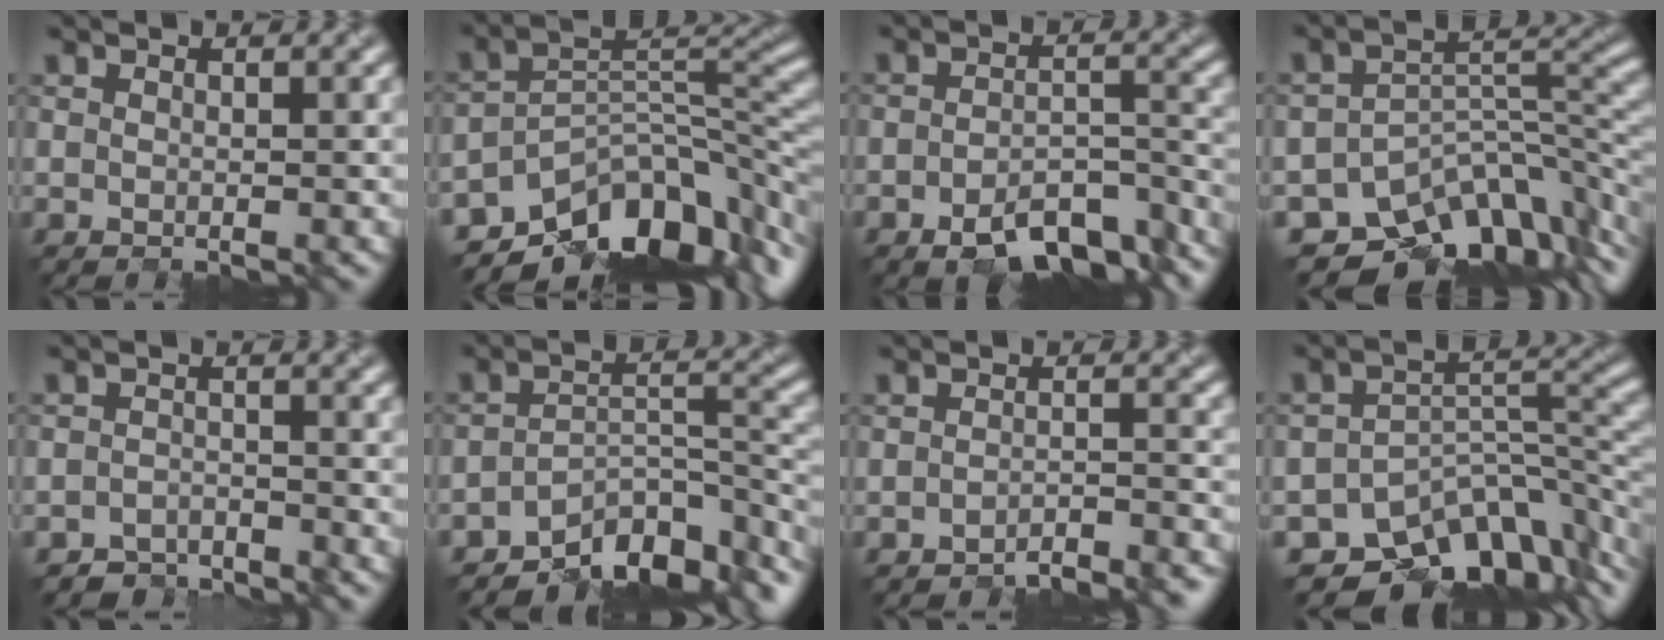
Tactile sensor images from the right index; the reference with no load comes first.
{"total": 11.2, "force": [-7.9, 5.5, 5.9], "torque": [-0.094, -0.002, -0.136]}
{"total": 7.7, "force": [-5.5, 3.1, 4.4], "torque": [-0.070, -0.014, -0.078]}
{"total": 10.9, "force": [-8.3, 4.9, 5.1], "torque": [-0.077, -0.009, -0.129]}
{"total": 3.1, "force": [-3.0, 0.2, -0.8], "torque": [0.013, 0.001, -0.052]}
{"total": 7.8, "force": [-6.0, 3.0, 4.0], "torque": [-0.044, -0.010, -0.094]}
{"total": 4.0, "force": [-3.8, 0.3, 1.2], "torque": [-0.022, 0.000, -0.053]}
{"total": 9.9, "force": [-7.8, 4.3, 4.3], "torque": [-0.054, -0.011, -0.124]}